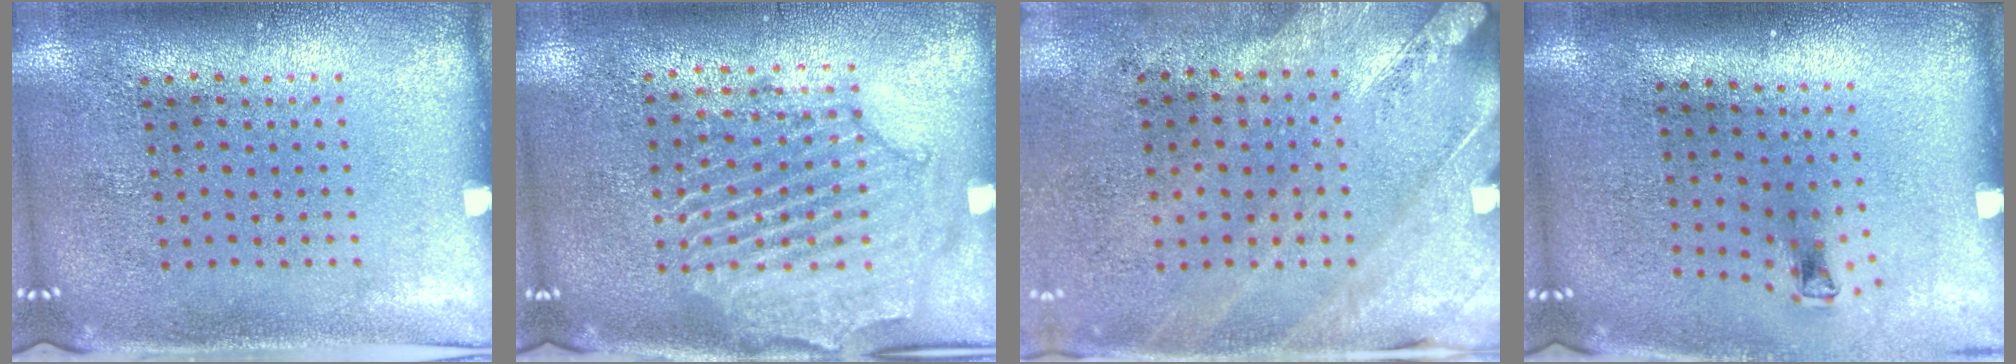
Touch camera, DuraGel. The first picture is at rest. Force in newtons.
{"total": 2.3, "press": 2.1, "slide": 0.7}
{"total": 2.5, "press": 2.0, "slide": 1.4}
{"total": 0.7, "press": 0.3, "slide": 0.7}